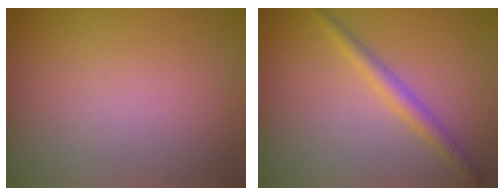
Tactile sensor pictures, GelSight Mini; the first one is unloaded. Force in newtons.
{"total": 2.0, "press": 2.0, "slide": 0.0}